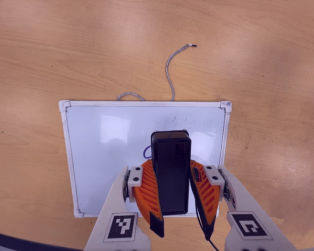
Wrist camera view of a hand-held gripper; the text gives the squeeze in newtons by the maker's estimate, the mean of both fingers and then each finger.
{"total": 7.8, "left": 6.9, "right": 8.6}